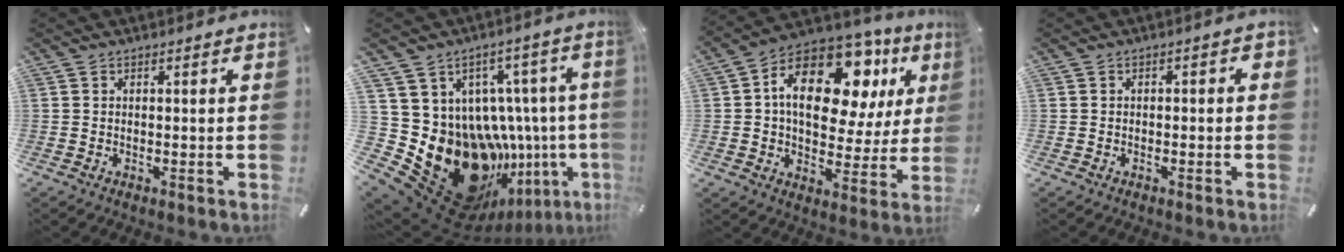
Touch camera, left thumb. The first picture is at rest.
{"total": 27.6, "force": [-11.0, 19.5, 16.2], "torque": [-0.234, -0.008, -0.109]}
{"total": 20.9, "force": [7.9, 12.5, 14.8], "torque": [-0.235, -0.036, 0.130]}
{"total": 1.7, "force": [-1.0, 0.8, 1.1], "torque": [-0.018, 0.006, -0.020]}